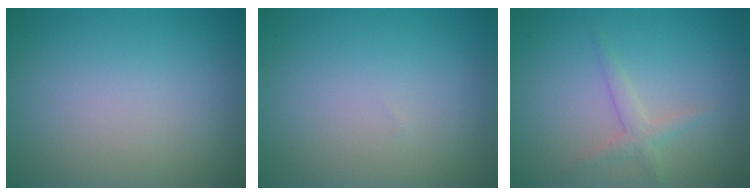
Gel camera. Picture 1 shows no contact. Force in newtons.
{"total": 0.0}
{"total": 1.7, "press": 1.7, "slide": 0.1}